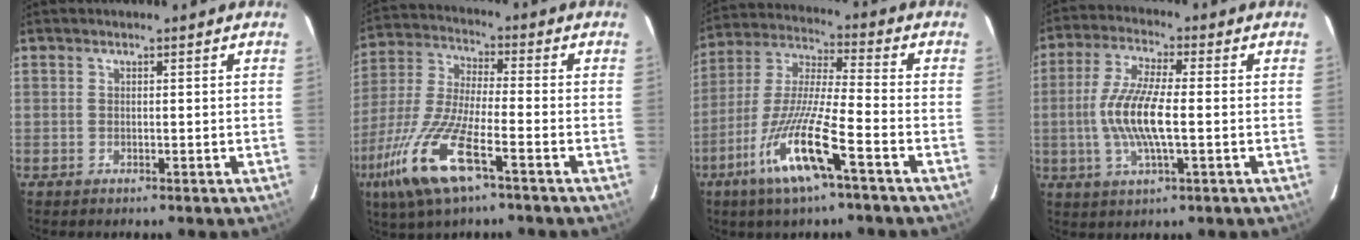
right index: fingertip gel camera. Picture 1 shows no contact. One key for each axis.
{"total": 16.7, "fx": -8.6, "fy": 3.9, "fz": 13.8, "tx": -0.305, "ty": -0.033, "tz": -0.173}
{"total": 14.7, "fx": -7.7, "fy": 1.2, "fz": 12.4, "tx": -0.260, "ty": -0.018, "tz": -0.153}
{"total": 10.9, "fx": -1.3, "fy": 2.2, "fz": 10.6, "tx": -0.216, "ty": -0.001, "tz": -0.028}